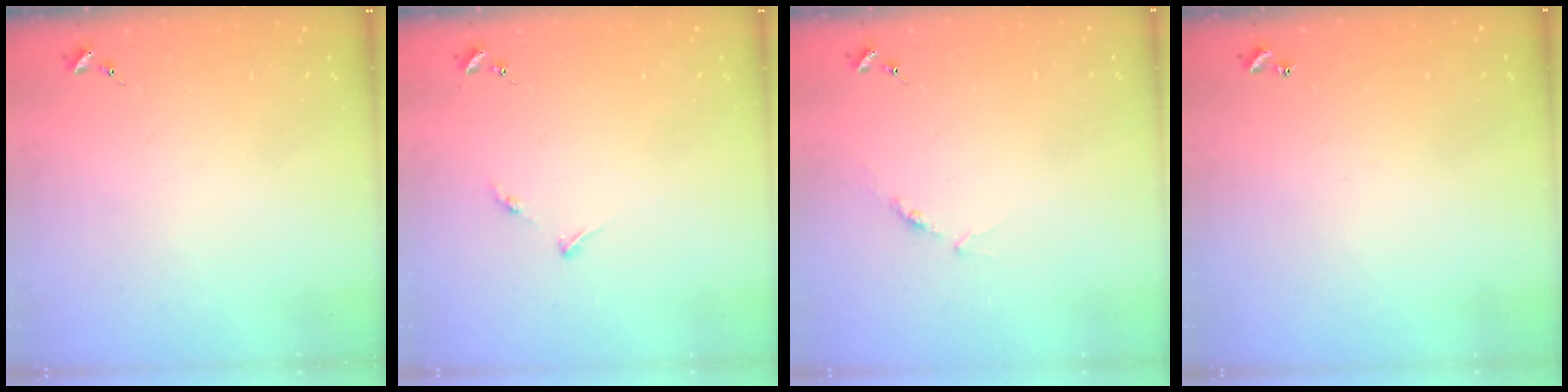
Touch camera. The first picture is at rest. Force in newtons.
{"total": 4.0, "press": 3.9, "slide": 0.5}
{"total": 4.7, "press": 4.7, "slide": 0.5}
{"total": 0.9, "press": 0.9, "slide": 0.2}